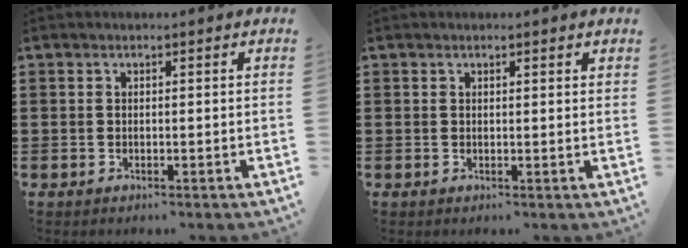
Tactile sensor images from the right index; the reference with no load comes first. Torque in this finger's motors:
{"motor_torque": [-0.26, 0.40, 0.05, -0.01]}